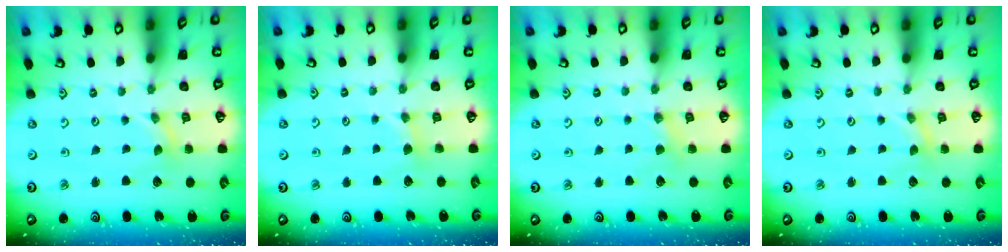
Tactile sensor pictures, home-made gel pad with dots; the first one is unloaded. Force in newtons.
{"total": 2.9, "press": 2.9, "slide": 0.4}
{"total": 3.2, "press": 3.2, "slide": 0.5}
{"total": 0.0}